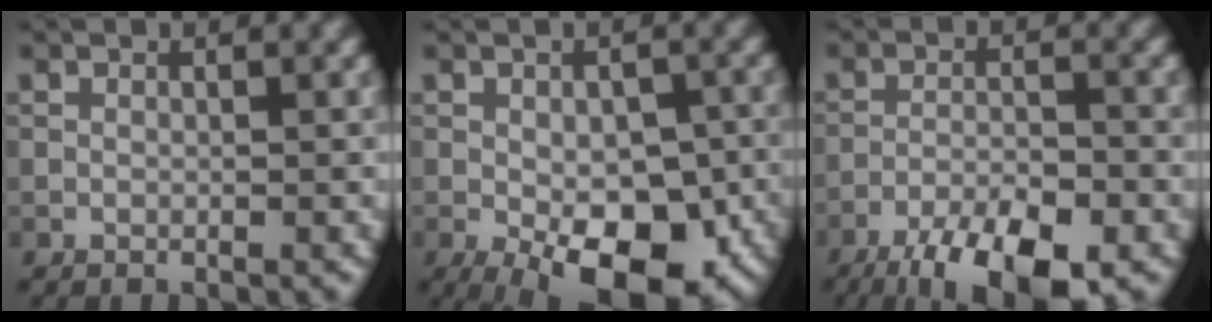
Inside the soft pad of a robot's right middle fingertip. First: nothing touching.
{"total": 10.6, "force": [-4.2, 5.2, 8.2], "torque": [-0.112, -0.024, -0.055]}
{"total": 9.0, "force": [-6.4, 2.5, 5.8], "torque": [-0.099, -0.024, -0.108]}